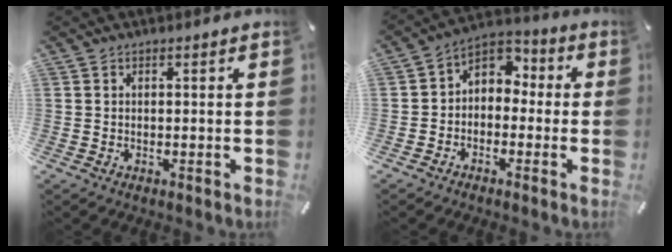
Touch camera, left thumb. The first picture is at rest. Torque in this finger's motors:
{"motor_torque": [0.00, 0.12, 0.58, 0.38, 0.03]}